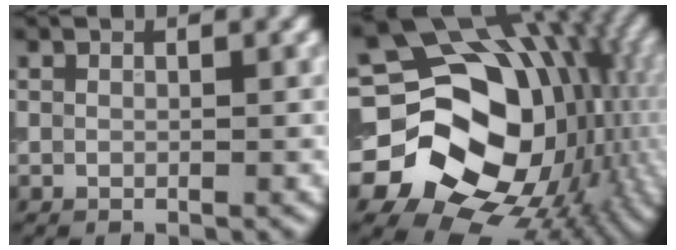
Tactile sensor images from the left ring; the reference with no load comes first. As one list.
[{"total": 19.4, "force": [-1.3, 16.0, 10.8], "torque": [-0.163, -0.032, -0.015]}]